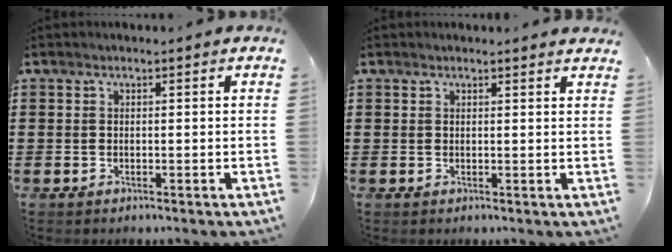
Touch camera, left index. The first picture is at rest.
{"total": 0.9, "force": [0.9, 0.0, 0.3], "torque": [-0.008, -0.001, 0.017]}